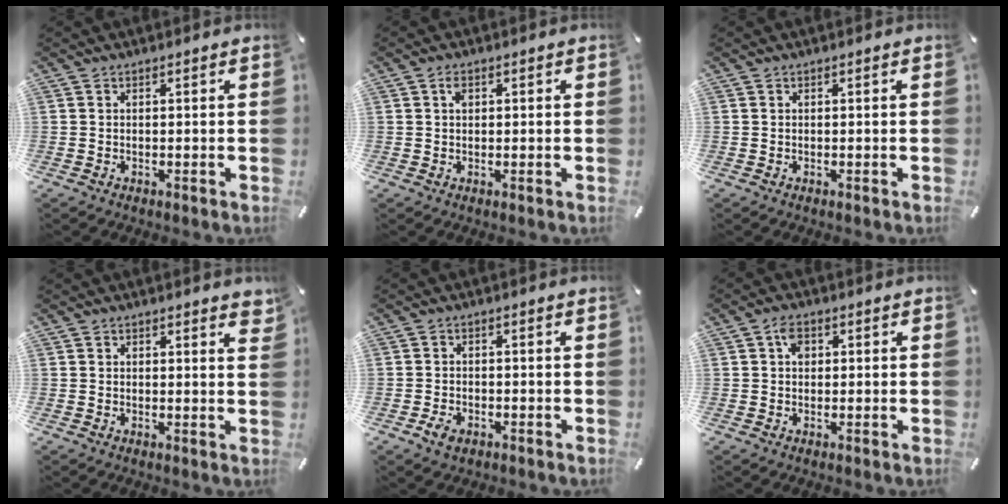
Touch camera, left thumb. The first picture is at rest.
{"total": 1.6, "force": [0.4, 1.1, 1.2], "torque": [-0.016, 0.002, 0.004]}
{"total": 0.0}
{"total": 1.7, "force": [1.2, 0.8, 0.8], "torque": [-0.001, -0.004, 0.019]}
{"total": 2.7, "force": [-1.5, 1.9, 1.3], "torque": [-0.030, 0.004, -0.029]}
{"total": 3.1, "force": [0.6, 2.3, 1.9], "torque": [-0.025, 0.003, 0.005]}